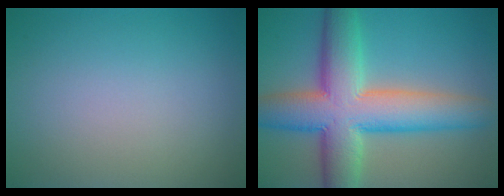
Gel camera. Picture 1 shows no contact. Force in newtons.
{"total": 11.2, "press": 11.1, "slide": 0.4}